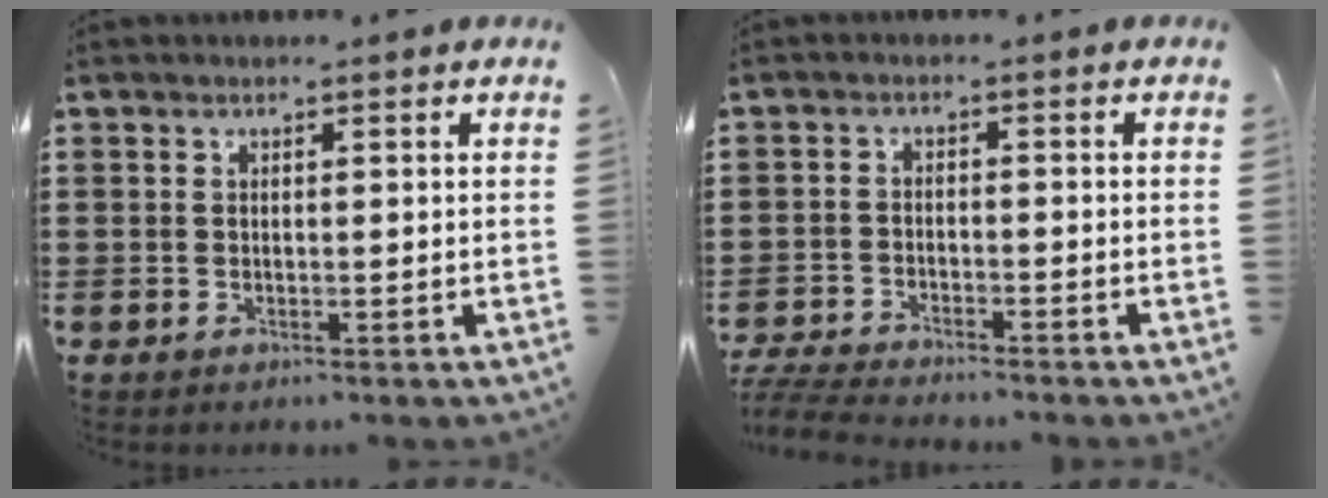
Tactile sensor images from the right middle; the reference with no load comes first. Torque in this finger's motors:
{"motor_torque": [0.47, 0.05, 0.24, 0.09]}